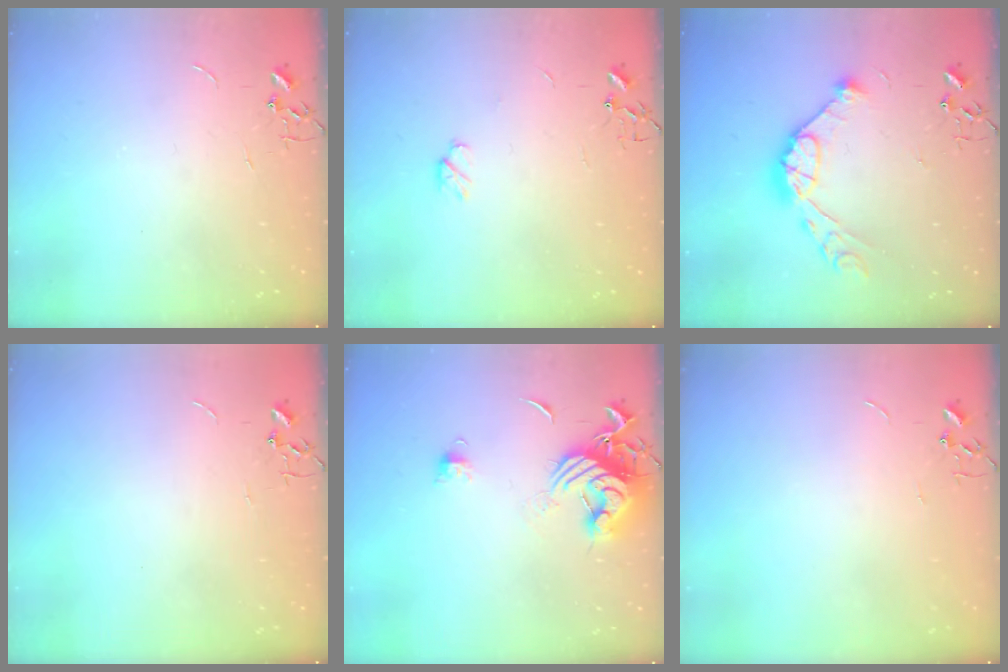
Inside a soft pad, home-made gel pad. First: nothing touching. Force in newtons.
{"total": 4.6, "press": 4.6, "slide": 0.7}
{"total": 12.9, "press": 12.9, "slide": 1.0}
{"total": 0.0}
{"total": 12.3, "press": 12.3, "slide": 1.3}
{"total": 0.0}